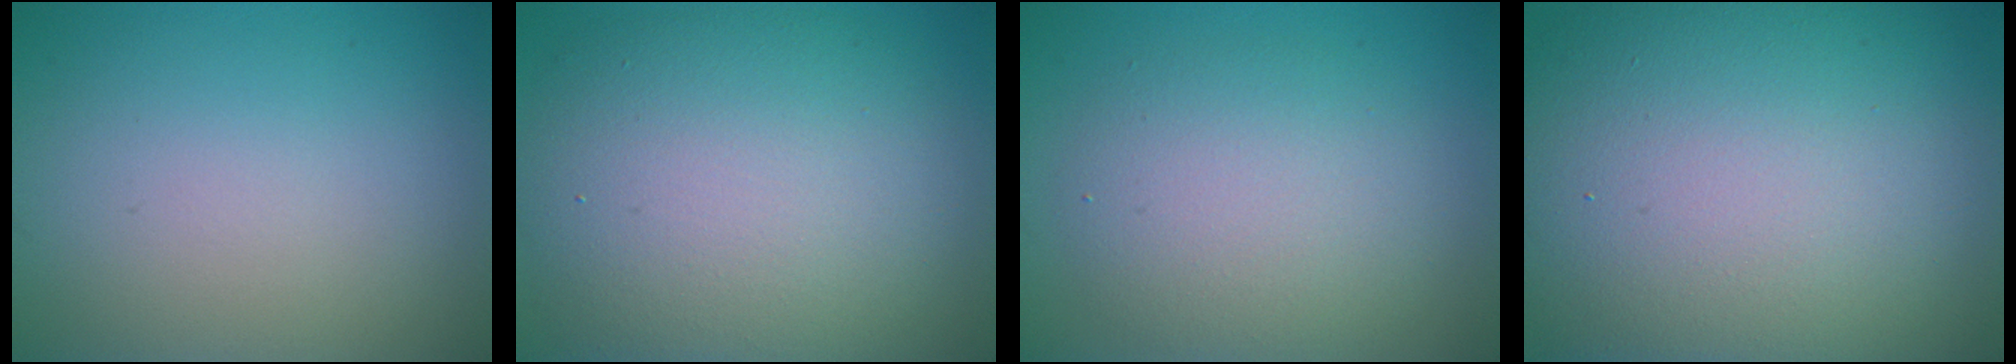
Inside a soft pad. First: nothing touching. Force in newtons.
{"total": 11.6, "press": 11.6, "slide": 0.6}
{"total": 4.8, "press": 4.8, "slide": 0.3}
{"total": 19.0, "press": 19.0, "slide": 1.0}